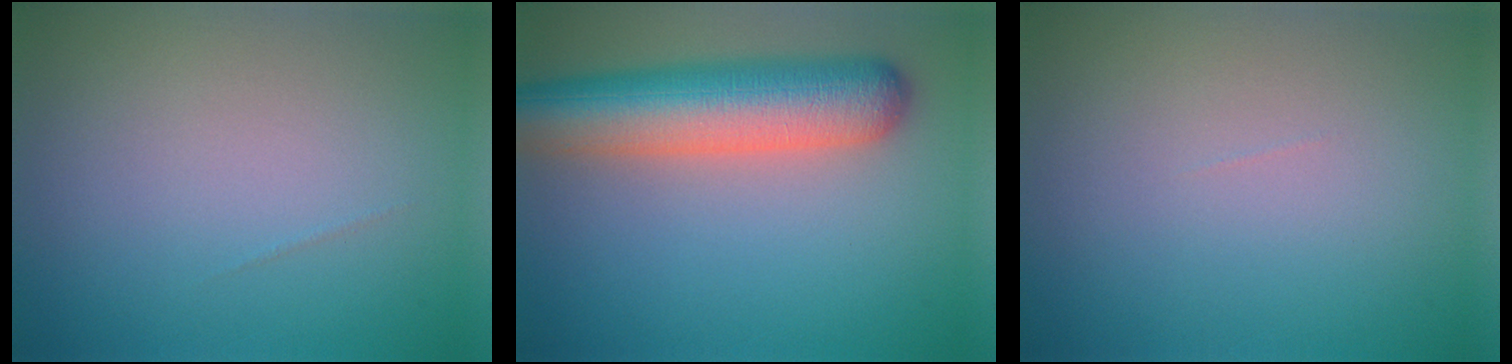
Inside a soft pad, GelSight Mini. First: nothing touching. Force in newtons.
{"total": 8.6, "press": 8.6, "slide": 0.3}
{"total": 0.0}